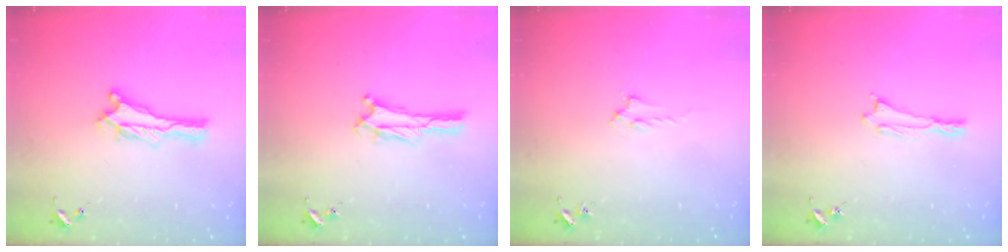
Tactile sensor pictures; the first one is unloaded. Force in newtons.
{"total": 1.3, "press": 1.3, "slide": 0.4}
{"total": 1.4, "press": 1.4, "slide": 0.2}
{"total": 0.0}